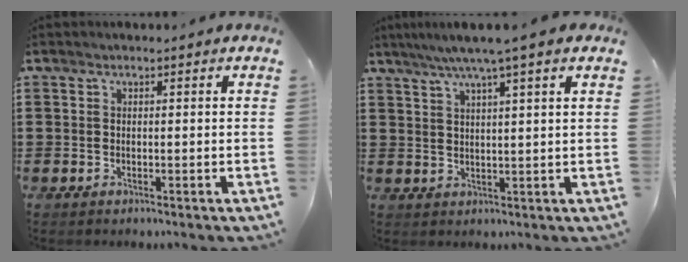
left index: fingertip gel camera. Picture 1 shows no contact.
{"total": 5.0, "force": [3.5, -0.5, 3.5], "torque": [-0.077, -0.006, 0.059]}